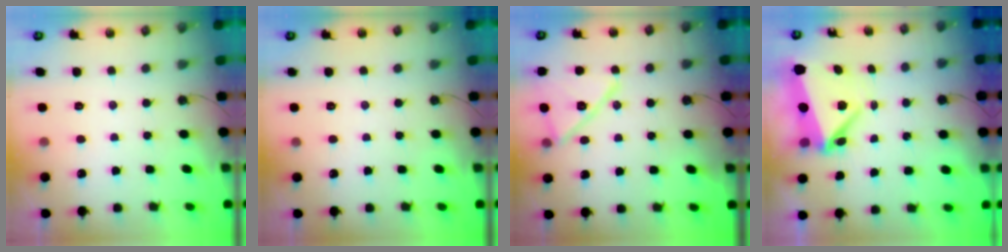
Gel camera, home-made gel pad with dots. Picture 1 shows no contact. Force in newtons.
{"total": 0.0}
{"total": 14.7, "press": 14.7, "slide": 0.6}
{"total": 6.4, "press": 6.1, "slide": 1.9}